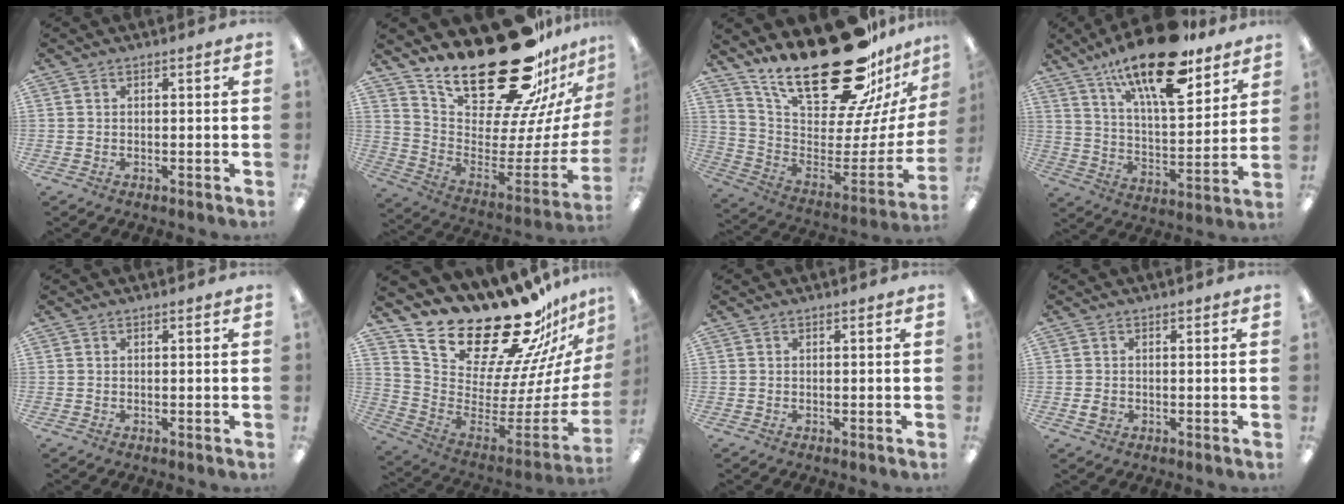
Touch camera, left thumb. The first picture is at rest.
{"total": 30.5, "force": [22.7, 11.6, 16.7], "torque": [-0.250, -0.161, 0.418]}
{"total": 30.5, "force": [21.6, 10.7, 18.8], "torque": [-0.284, -0.150, 0.391]}
{"total": 21.3, "force": [15.3, 7.1, 13.0], "torque": [-0.214, -0.092, 0.256]}
{"total": 0.0}
{"total": 25.8, "force": [22.4, 8.3, 9.9], "torque": [-0.158, -0.186, 0.401]}
{"total": 0.0}
{"total": 2.0, "force": [-0.4, 1.7, 0.9], "torque": [-0.015, 0.003, -0.006]}